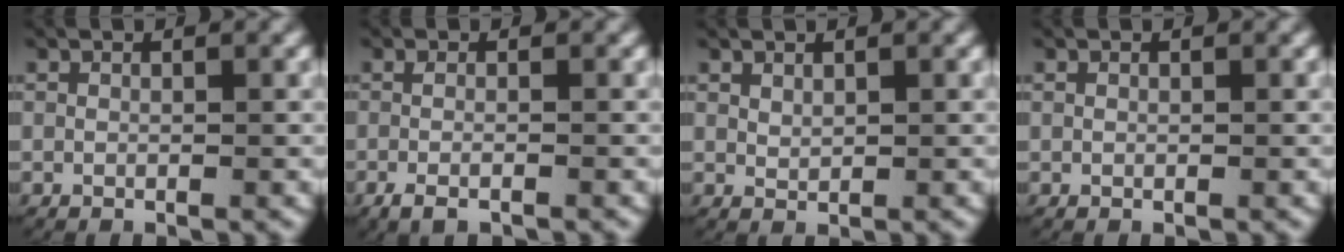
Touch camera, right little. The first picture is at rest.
{"total": 2.0, "force": [-1.4, 0.4, 1.3], "torque": [-0.035, -0.006, -0.021]}
{"total": 1.0, "force": [0.8, 0.5, 0.3], "torque": [-0.007, -0.003, 0.021]}
{"total": 0.0}